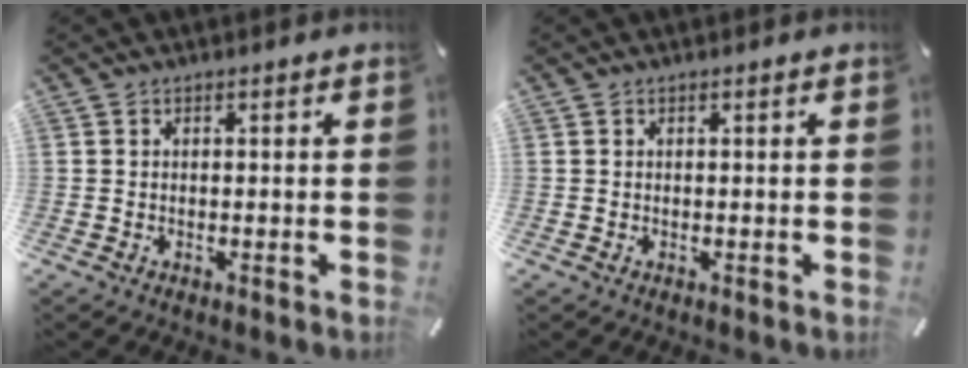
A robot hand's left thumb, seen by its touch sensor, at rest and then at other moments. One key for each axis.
{"total": 0.0}